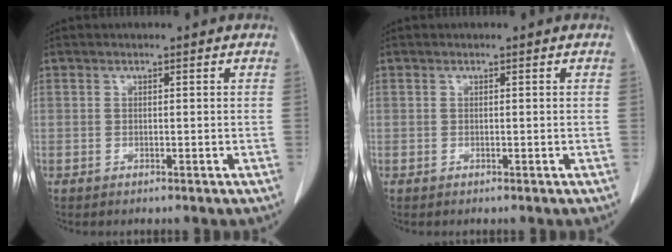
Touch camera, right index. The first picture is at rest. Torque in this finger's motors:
{"motor_torque": [0.00, 0.00, 0.01, 0.00]}